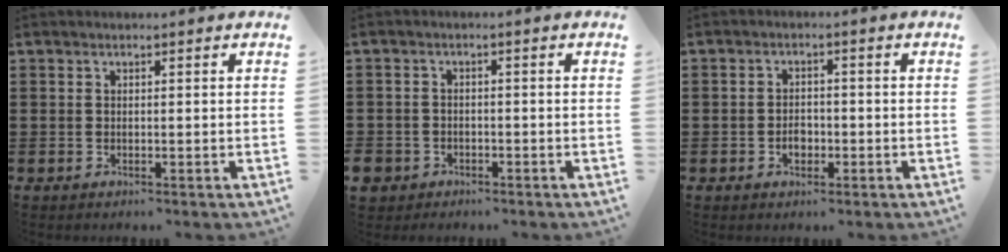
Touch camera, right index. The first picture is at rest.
{"total": 2.3, "force": [-1.9, 1.4, 0.1], "torque": [-0.014, -0.001, -0.044]}
{"total": 2.5, "force": [-0.9, 1.7, 1.5], "torque": [-0.022, -0.001, -0.021]}